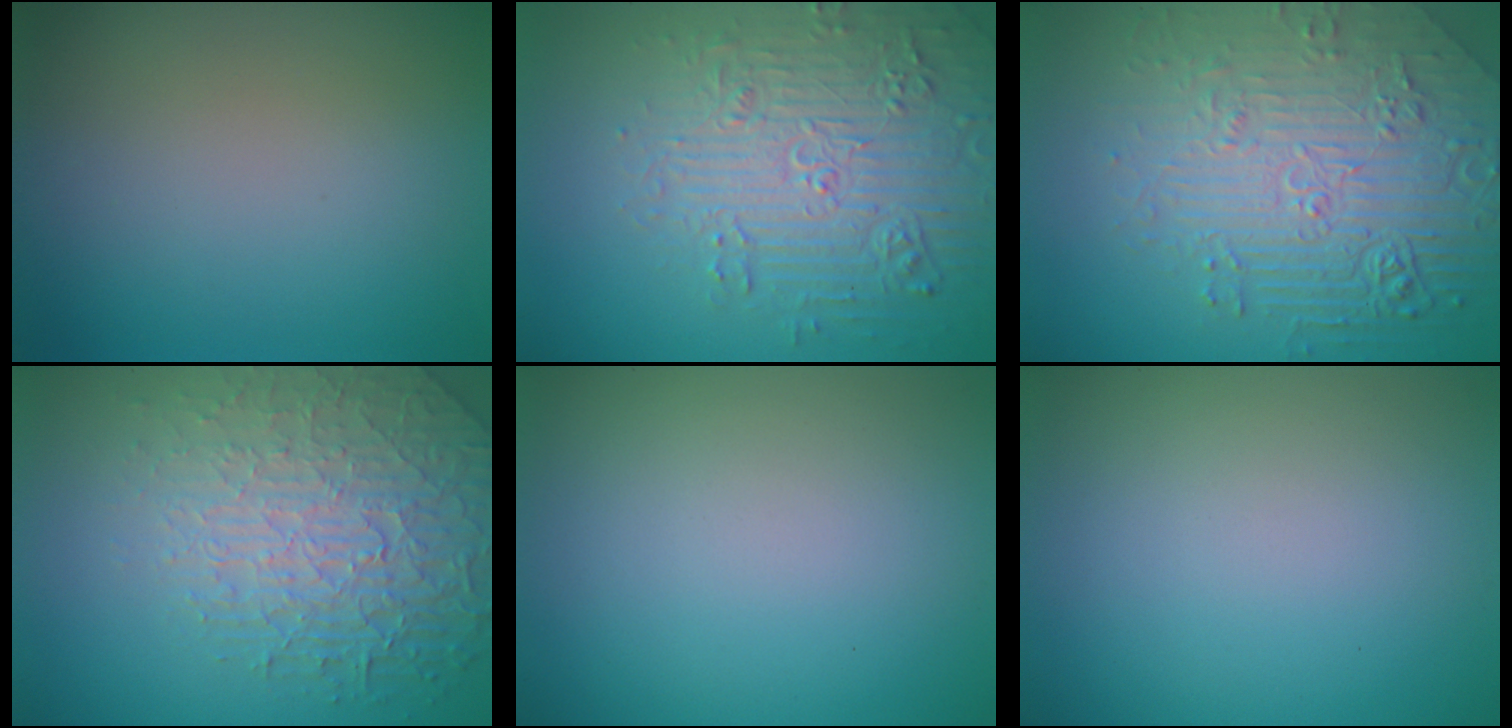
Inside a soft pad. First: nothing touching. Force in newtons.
{"total": 7.0, "press": 6.9, "slide": 1.6}
{"total": 7.3, "press": 5.8, "slide": 4.5}
{"total": 6.2, "press": 5.1, "slide": 3.5}
{"total": 0.0}
{"total": 0.0}